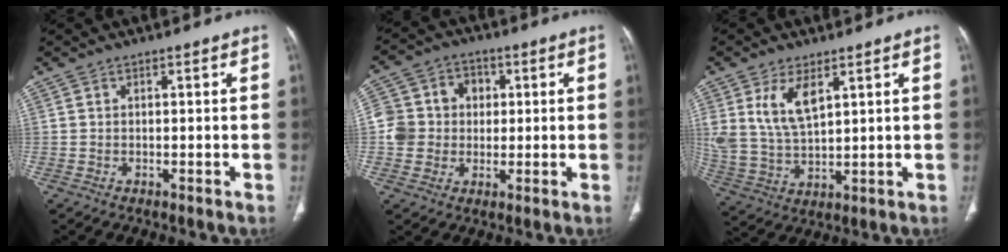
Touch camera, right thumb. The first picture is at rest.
{"total": 10.0, "force": [0.4, 9.3, 3.6], "torque": [-0.040, 0.022, 0.003]}
{"total": 9.7, "force": [4.4, 4.7, 7.2], "torque": [-0.141, -0.018, 0.100]}